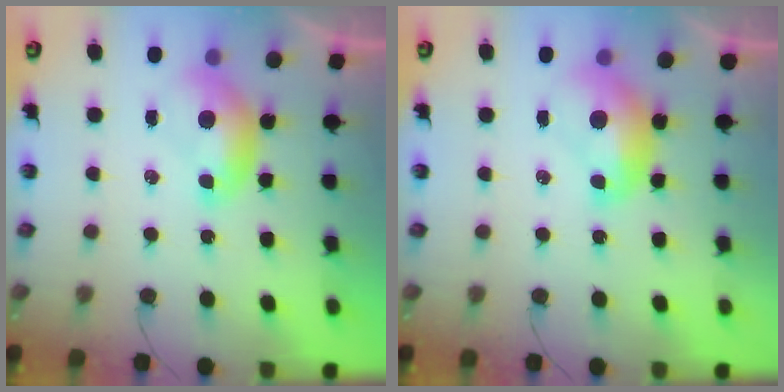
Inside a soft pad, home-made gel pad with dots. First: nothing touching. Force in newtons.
{"total": 2.1, "press": 2.0, "slide": 0.3}